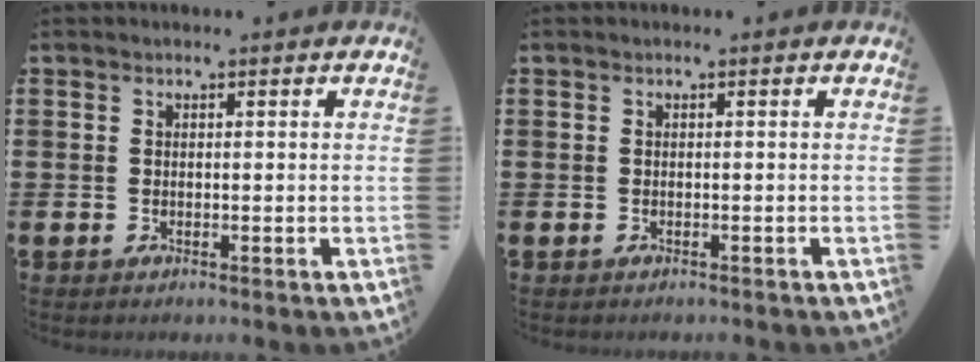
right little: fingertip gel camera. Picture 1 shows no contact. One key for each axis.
{"total": 0.0}